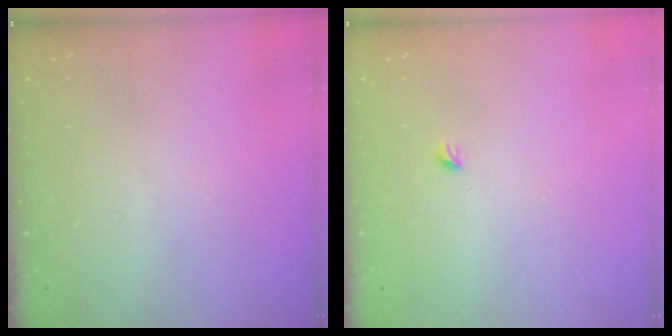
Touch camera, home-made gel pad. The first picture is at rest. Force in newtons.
{"total": 2.9, "press": 2.9, "slide": 0.4}